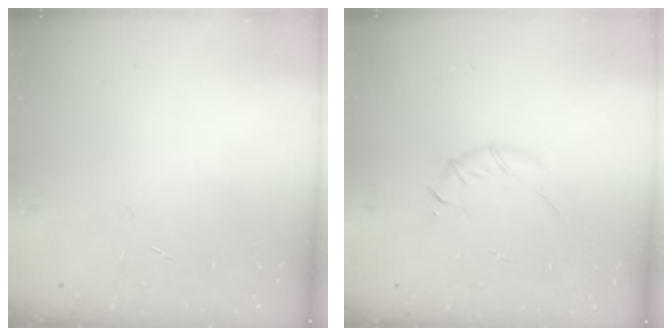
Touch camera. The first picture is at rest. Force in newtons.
{"total": 5.4, "press": 5.1, "slide": 1.6}